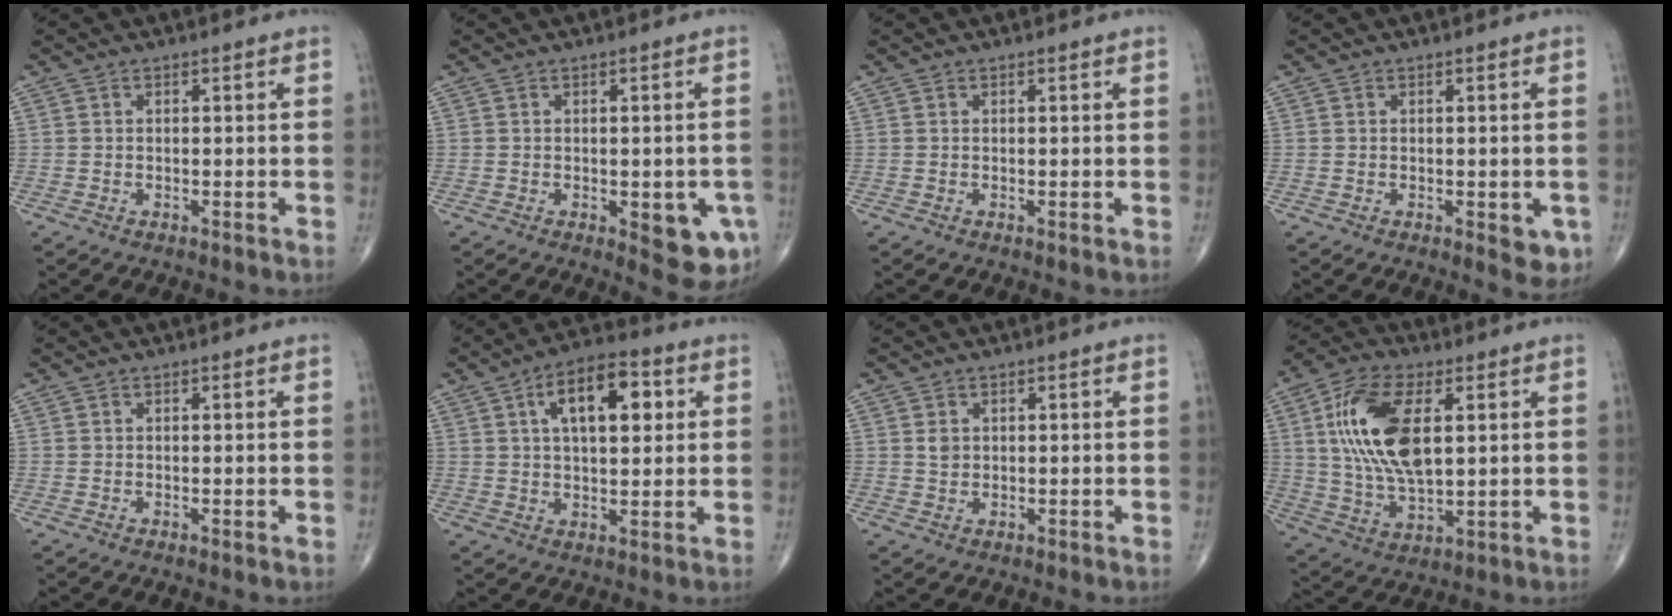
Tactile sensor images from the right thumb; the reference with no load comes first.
{"total": 8.4, "force": [-2.5, 3.3, 7.2], "torque": [-0.064, -0.004, -0.023]}
{"total": 0.0}
{"total": 4.2, "force": [-1.3, 1.8, 3.5], "torque": [-0.026, -0.005, -0.013]}
{"total": 0.0}
{"total": 12.6, "force": [3.8, 6.1, 10.3], "torque": [-0.142, 0.007, 0.055]}
{"total": 1.8, "force": [0.4, 1.4, 0.9], "torque": [-0.012, -0.002, 0.010]}
{"total": 17.1, "force": [3.7, 8.3, 14.4], "torque": [-0.278, -0.006, 0.071]}